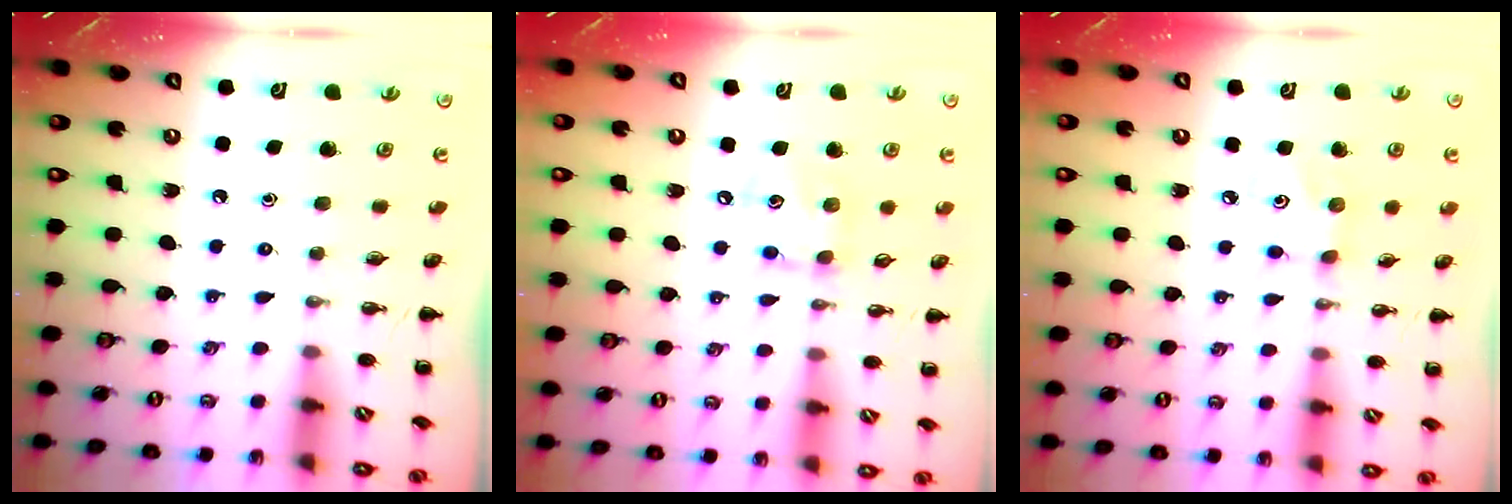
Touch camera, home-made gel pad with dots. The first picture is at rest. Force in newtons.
{"total": 7.6, "press": 7.5, "slide": 0.6}
{"total": 3.3, "press": 3.2, "slide": 0.8}